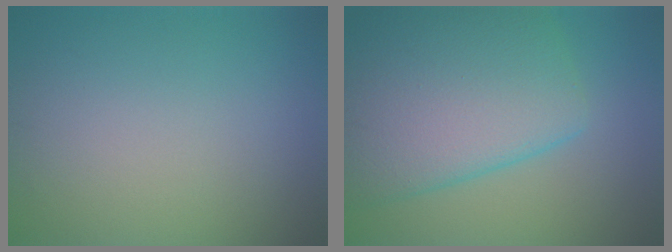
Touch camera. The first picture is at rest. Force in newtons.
{"total": 10.3, "press": 10.3, "slide": 0.4}